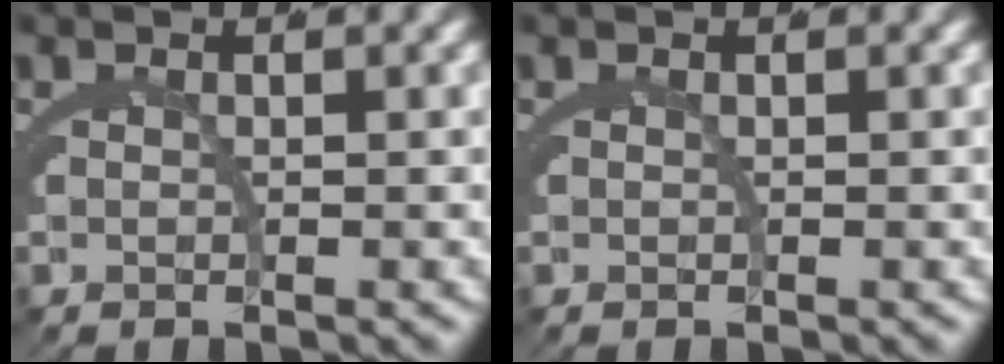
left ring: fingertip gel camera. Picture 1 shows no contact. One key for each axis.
{"total": 0.0}